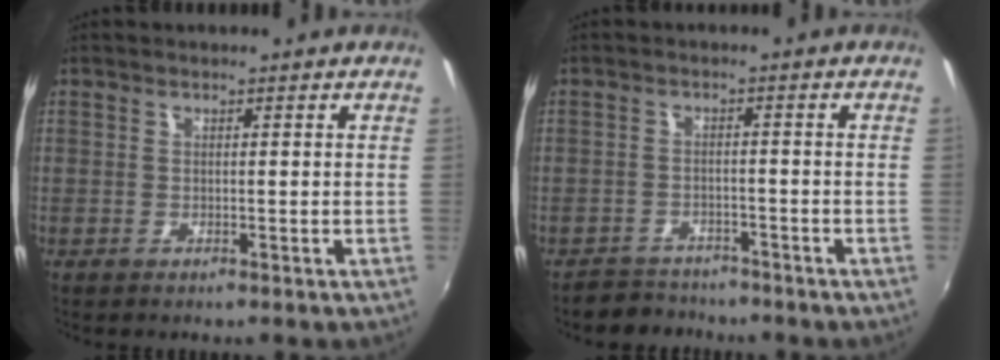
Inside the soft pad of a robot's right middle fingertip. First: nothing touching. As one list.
[{"total": 5.4, "force": [-4.8, 2.4, 0.2], "torque": [-0.022, 0.005, -0.081]}]